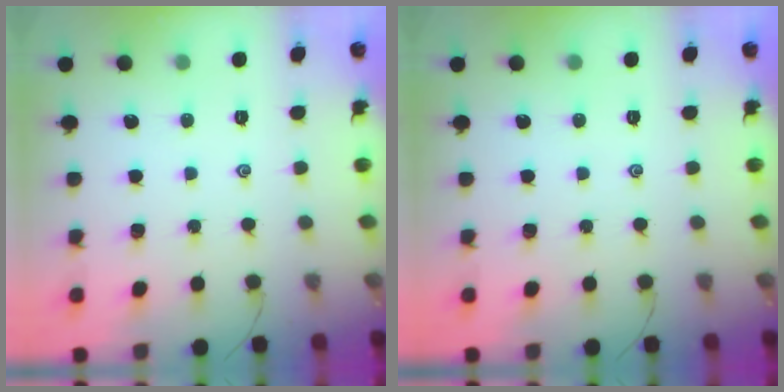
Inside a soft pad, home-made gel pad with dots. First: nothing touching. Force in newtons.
{"total": 0.0}